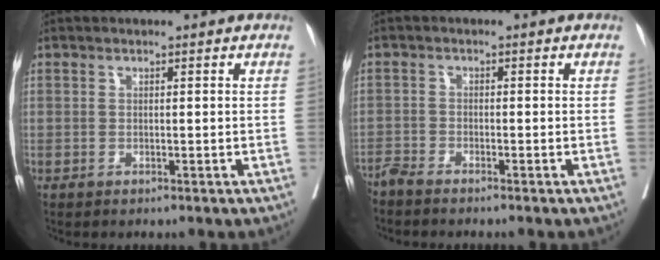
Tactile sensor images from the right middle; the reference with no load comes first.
{"total": 2.5, "force": [-2.4, -0.4, 0.6], "torque": [-0.010, -0.006, -0.050]}